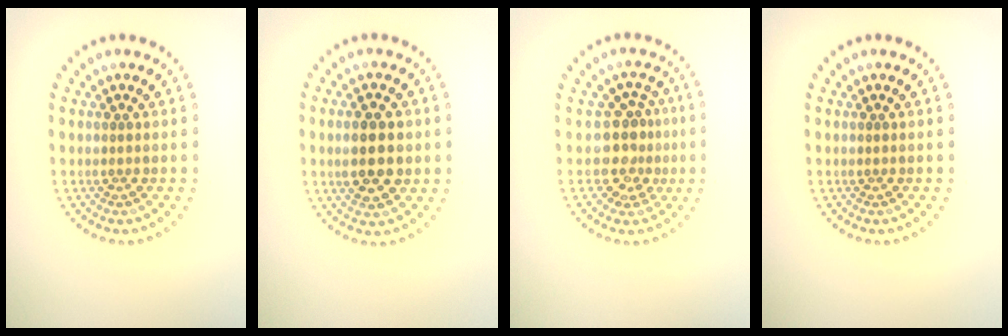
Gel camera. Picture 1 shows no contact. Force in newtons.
{"total": 4.6, "press": 4.6, "slide": 0.1}
{"total": 3.2, "press": 2.4, "slide": 2.1}
{"total": 0.0}